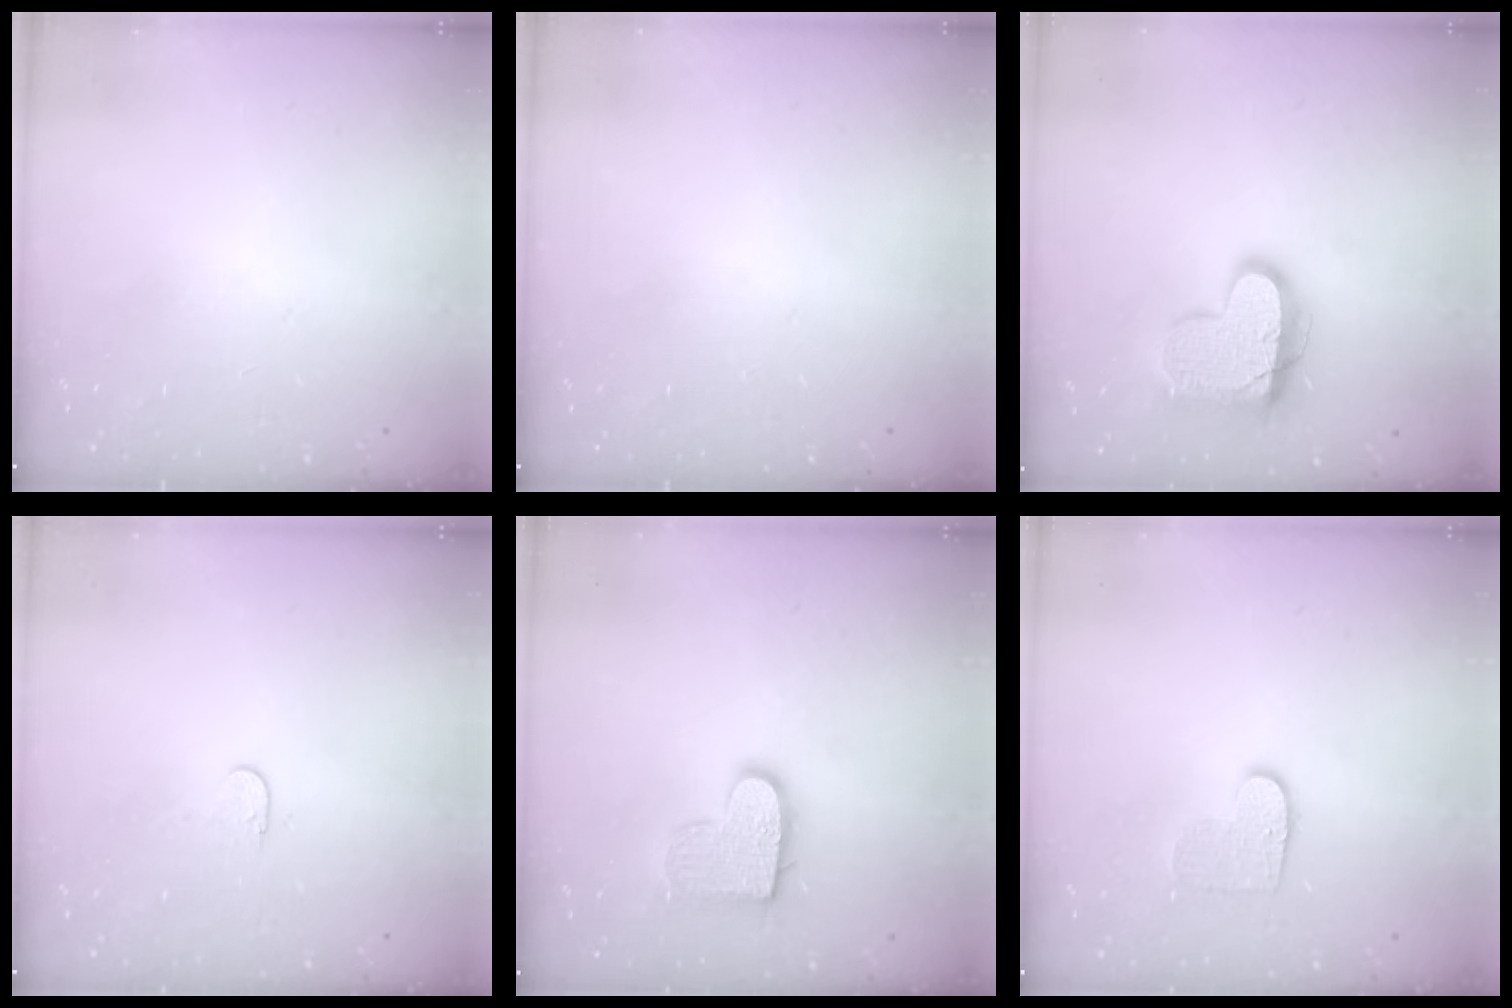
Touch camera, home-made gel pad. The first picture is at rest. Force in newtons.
{"total": 0.0}
{"total": 17.3, "press": 17.3, "slide": 1.2}
{"total": 3.8, "press": 3.8, "slide": 0.4}
{"total": 12.7, "press": 12.7, "slide": 0.7}
{"total": 8.4, "press": 8.4, "slide": 0.4}